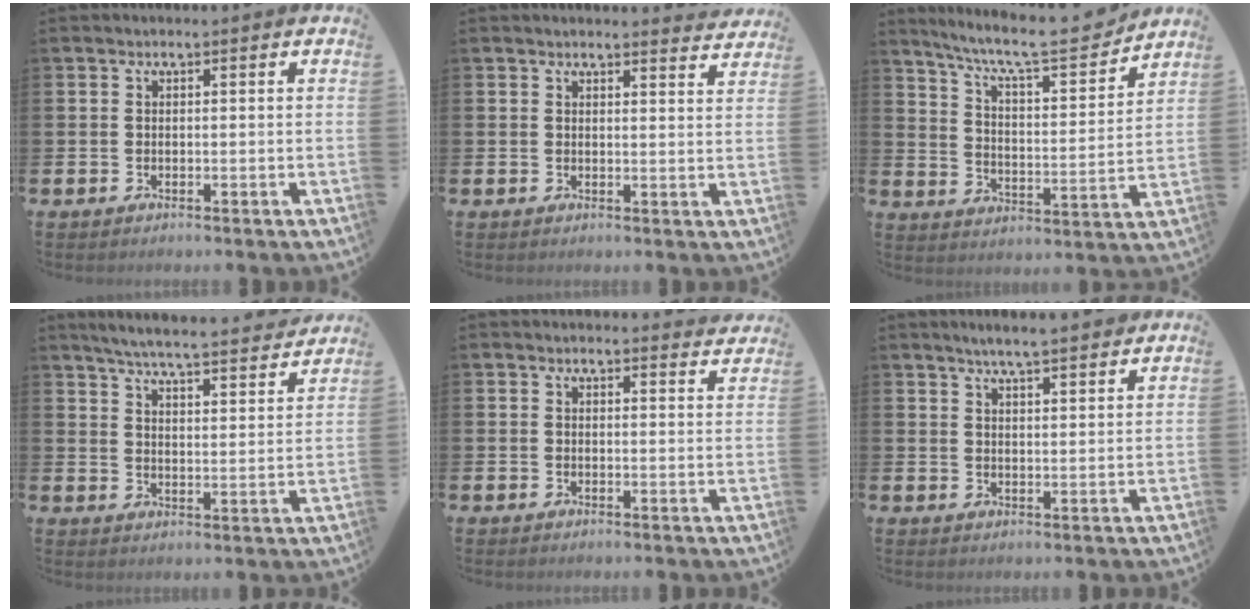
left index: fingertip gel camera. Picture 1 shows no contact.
{"total": 2.6, "force": [2.6, 0.1, 0.0], "torque": [0.004, -0.018, 0.045]}
{"total": 9.5, "force": [8.5, 1.4, 4.0], "torque": [-0.099, -0.059, 0.141]}
{"total": 6.2, "force": [5.9, 0.1, 1.8], "torque": [-0.052, -0.044, 0.100]}
{"total": 2.2, "force": [2.2, 0.1, -0.1], "torque": [0.005, -0.015, 0.038]}
{"total": 4.6, "force": [4.4, -0.1, 1.3], "torque": [-0.034, -0.017, 0.079]}